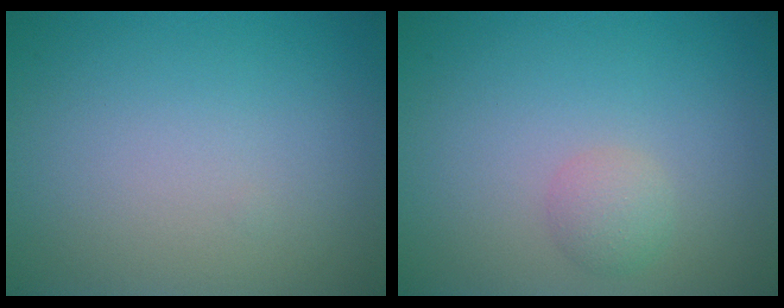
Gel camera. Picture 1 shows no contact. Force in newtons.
{"total": 1.6, "press": 1.6, "slide": 0.0}